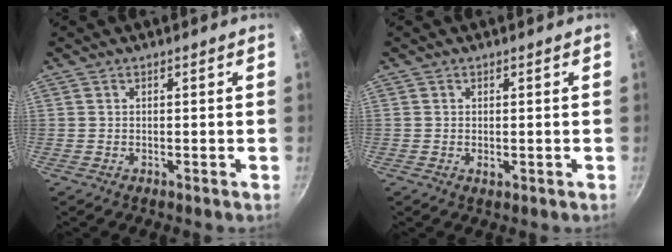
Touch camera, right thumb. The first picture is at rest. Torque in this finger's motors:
{"motor_torque": [-0.33, 0.03, -0.07, 0.22, 0.01]}